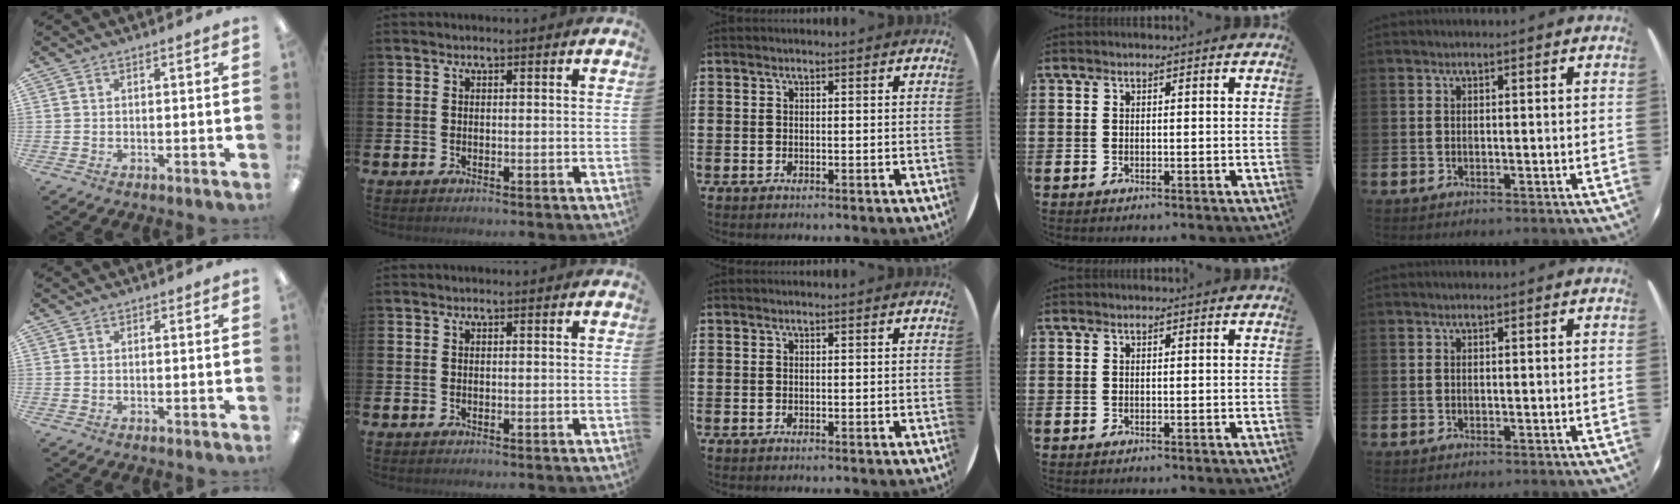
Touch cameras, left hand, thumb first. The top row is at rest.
{}